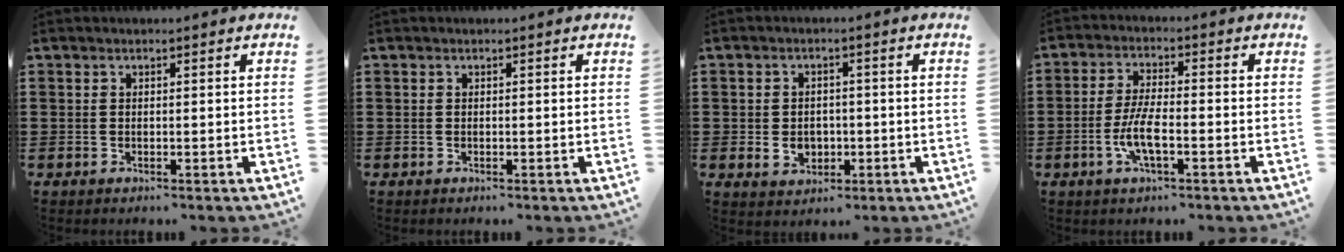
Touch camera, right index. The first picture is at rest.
{"total": 0.0}
{"total": 3.6, "force": [-0.6, 3.0, 2.0], "torque": [-0.036, 0.003, -0.015]}
{"total": 5.6, "force": [-1.9, 1.4, 5.1], "torque": [-0.113, -0.006, -0.042]}